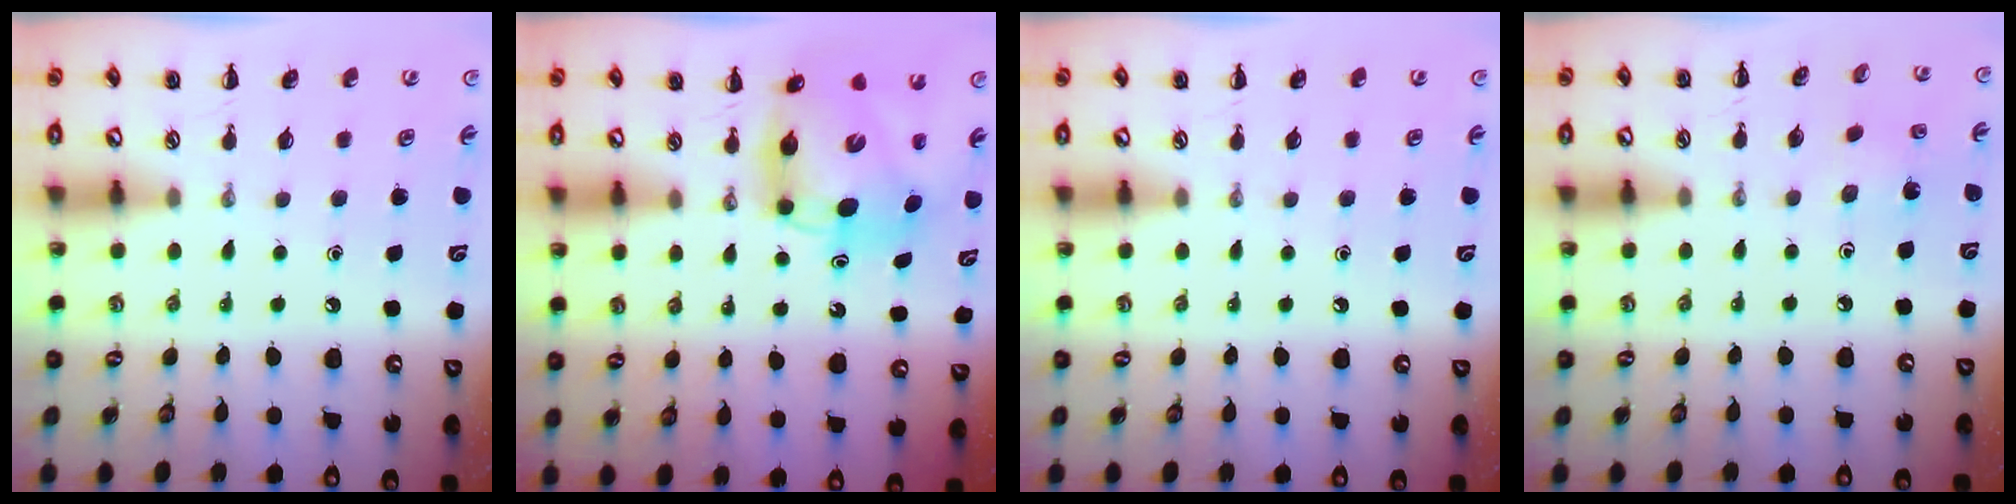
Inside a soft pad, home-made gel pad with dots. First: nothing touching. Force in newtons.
{"total": 9.7, "press": 9.2, "slide": 2.9}
{"total": 0.0}
{"total": 1.4, "press": 1.3, "slide": 0.5}